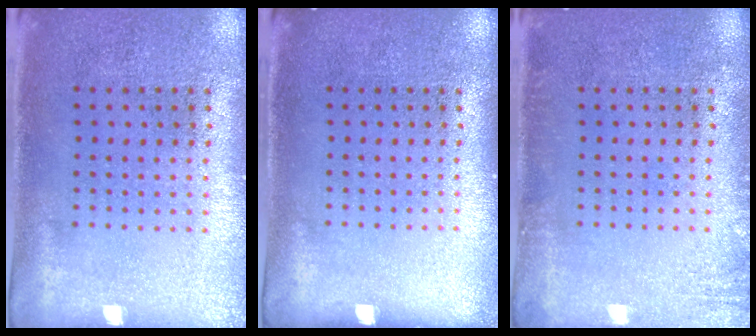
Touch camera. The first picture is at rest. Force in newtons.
{"total": 0.0}
{"total": 1.6, "press": 1.6, "slide": 0.2}